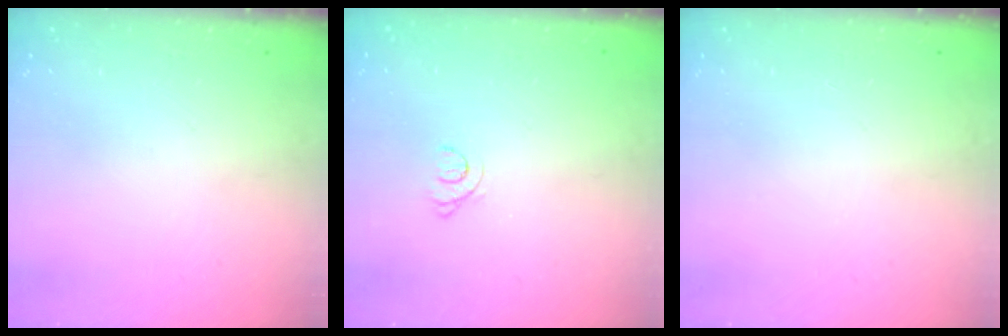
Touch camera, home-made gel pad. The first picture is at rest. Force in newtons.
{"total": 3.6, "press": 3.6, "slide": 0.4}
{"total": 0.0}